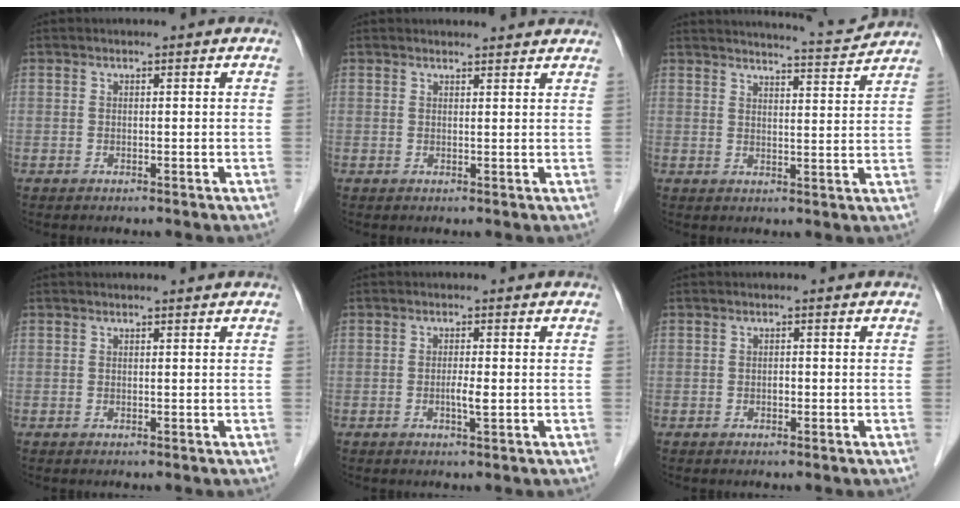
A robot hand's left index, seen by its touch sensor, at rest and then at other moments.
{"total": 4.5, "force": [4.4, 0.6, 0.7], "torque": [-0.014, 0.008, 0.045]}
{"total": 8.2, "force": [8.1, -0.5, 1.2], "torque": [-0.029, -0.005, 0.105]}
{"total": 1.0, "force": [1.0, -0.1, 0.2], "torque": [-0.010, 0.002, 0.014]}
{"total": 1.7, "force": [-0.3, 0.0, 1.7], "torque": [-0.034, -0.003, -0.003]}
{"total": 0.5, "force": [-0.2, 0.3, 0.4], "torque": [-0.006, 0.002, -0.004]}